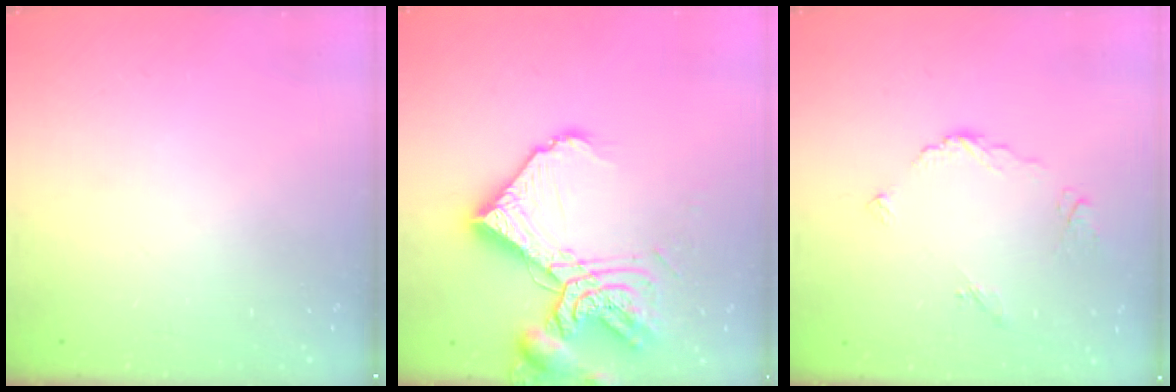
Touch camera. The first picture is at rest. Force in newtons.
{"total": 17.8, "press": 17.7, "slide": 1.9}
{"total": 5.2, "press": 5.2, "slide": 0.0}